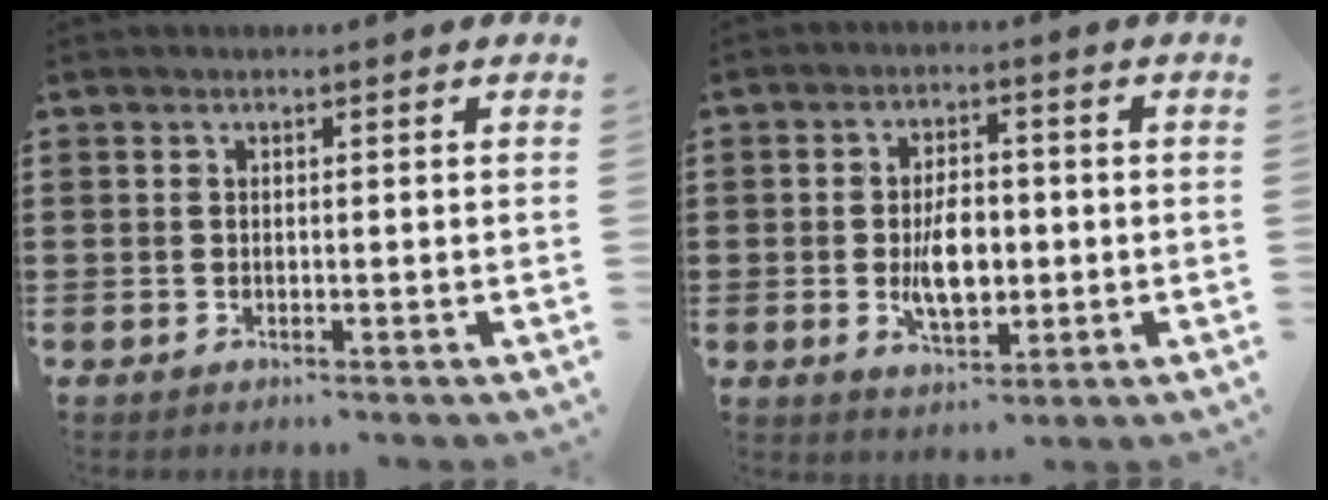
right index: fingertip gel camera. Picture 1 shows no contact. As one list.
[{"total": 6.9, "force": [-0.8, 3.7, 5.8], "torque": [-0.095, -0.001, -0.018]}]